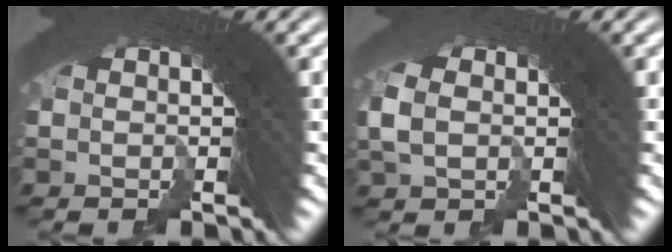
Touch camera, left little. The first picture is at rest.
{"total": 0.9, "force": [-0.1, 0.4, 0.8], "torque": [-0.015, 0.002, 0.003]}